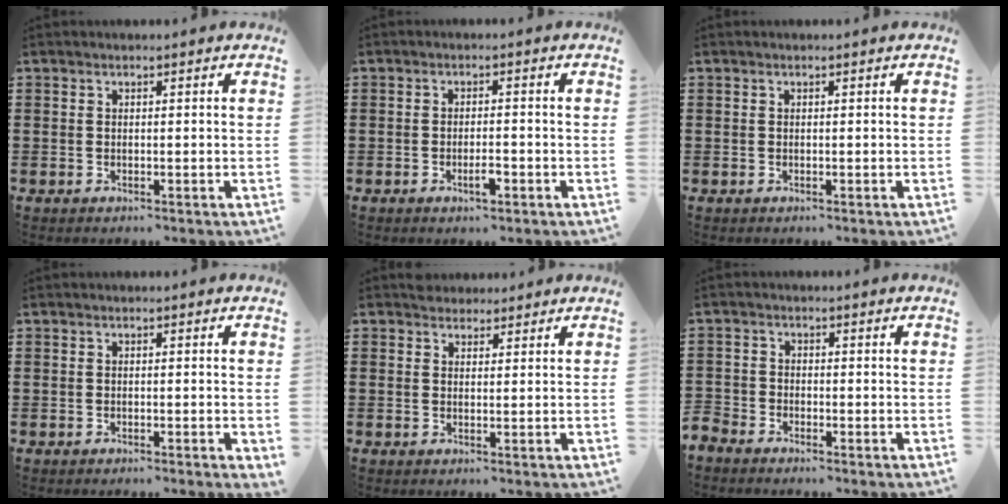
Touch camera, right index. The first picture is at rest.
{"total": 2.7, "force": [-1.3, 0.8, 2.3], "torque": [-0.039, 0.001, -0.024]}
{"total": 0.0}
{"total": 0.5, "force": [-0.4, 0.0, 0.3], "torque": [-0.006, -0.003, -0.008]}
{"total": 1.8, "force": [1.4, 1.1, -0.2], "torque": [-0.001, 0.006, 0.028]}
{"total": 2.3, "force": [-2.2, 0.6, -0.1], "torque": [-0.014, -0.005, -0.051]}